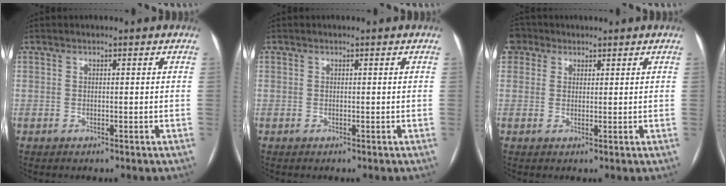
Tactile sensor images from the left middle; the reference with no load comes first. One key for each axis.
{"total": 0.0}
{"total": 4.0, "fx": 2.2, "fy": 3.3, "fz": 0.7, "tx": -0.016, "ty": 0.021, "tz": 0.042}